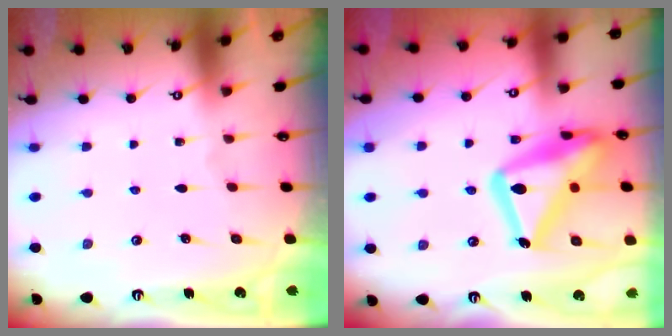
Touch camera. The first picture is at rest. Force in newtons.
{"total": 22.8, "press": 22.8, "slide": 1.7}